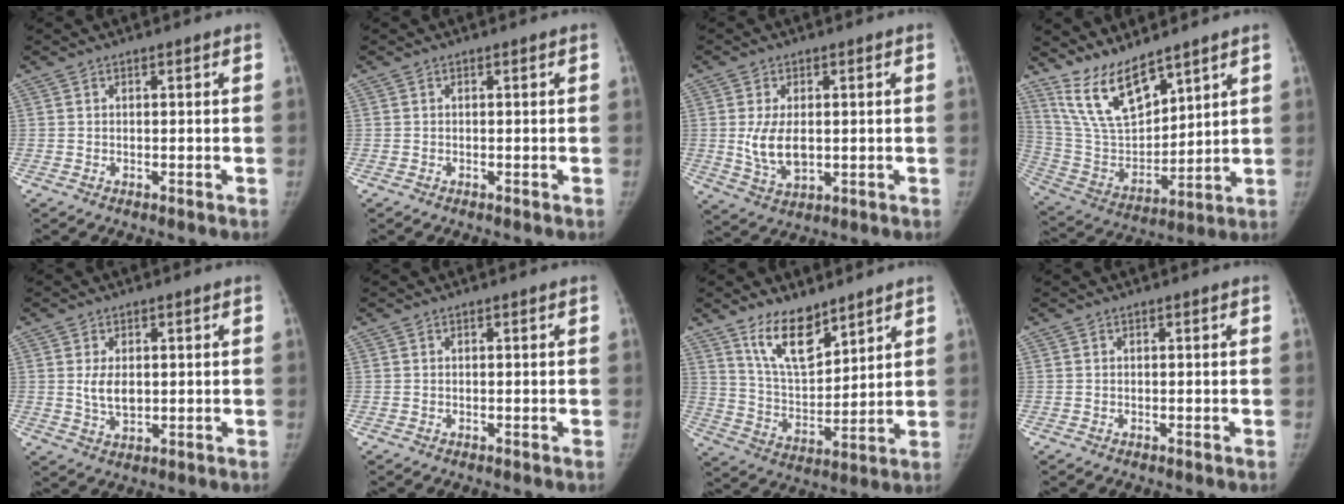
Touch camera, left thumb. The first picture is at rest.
{"total": 0.0}
{"total": 7.6, "force": [0.2, 4.5, 6.2], "torque": [-0.110, -0.010, 0.015]}
{"total": 13.8, "force": [10.6, 4.6, 7.5], "torque": [-0.118, -0.066, 0.223]}
{"total": 4.8, "force": [0.7, 2.9, 3.7], "torque": [-0.061, -0.011, 0.019]}
{"total": 0.0}
{"total": 11.7, "force": [8.4, 4.9, 6.6], "torque": [-0.090, -0.065, 0.167]}
{"total": 0.0}